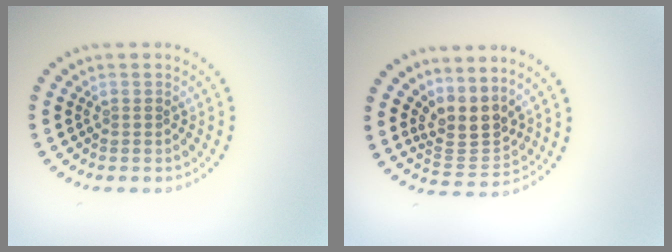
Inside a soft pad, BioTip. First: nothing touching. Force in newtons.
{"total": 3.4, "press": 2.7, "slide": 2.0}